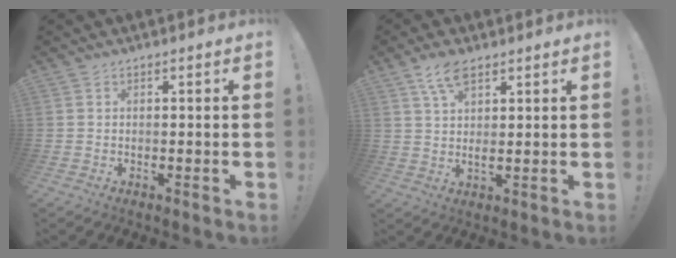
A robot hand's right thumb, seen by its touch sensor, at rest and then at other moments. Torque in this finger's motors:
{"motor_torque": [0.00, 0.00, 0.07, 0.07, 0.00]}